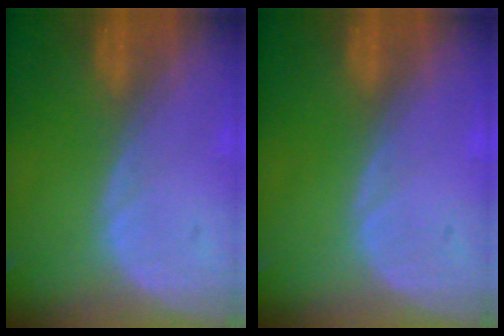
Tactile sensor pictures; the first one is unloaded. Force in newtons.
{"total": 0.0}